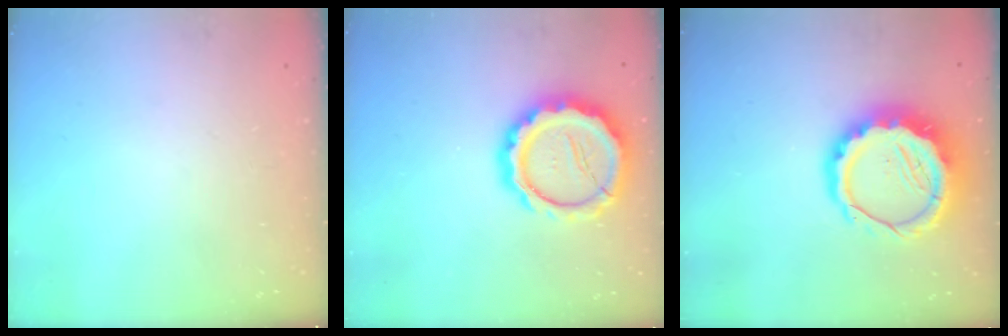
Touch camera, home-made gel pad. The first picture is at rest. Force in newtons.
{"total": 16.3, "press": 16.0, "slide": 3.1}
{"total": 13.2, "press": 12.8, "slide": 3.3}